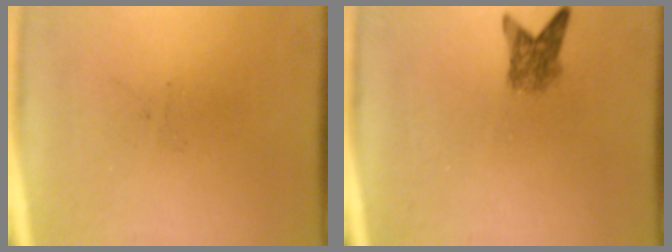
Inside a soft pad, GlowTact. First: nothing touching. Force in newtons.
{"total": 2.9}